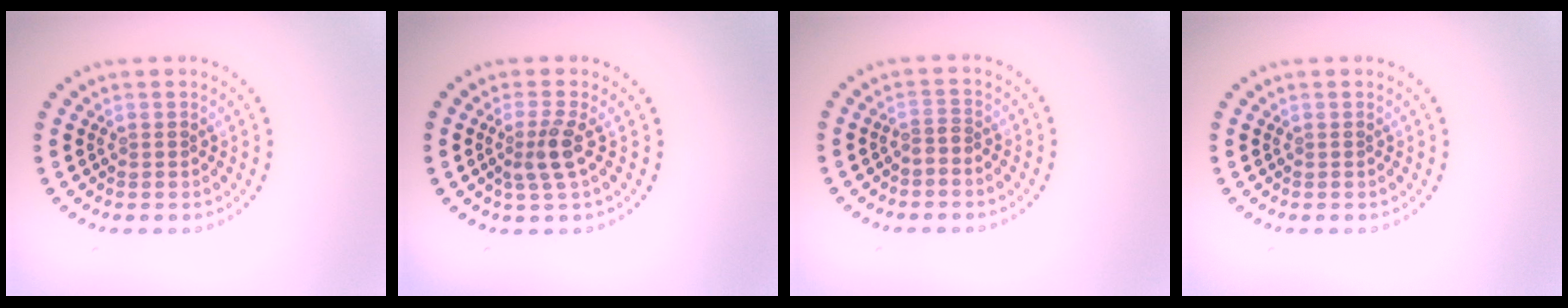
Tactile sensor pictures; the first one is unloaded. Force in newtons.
{"total": 2.4, "press": 1.8, "slide": 1.5}
{"total": 0.8, "press": 0.4, "slide": 0.7}
{"total": 0.0}